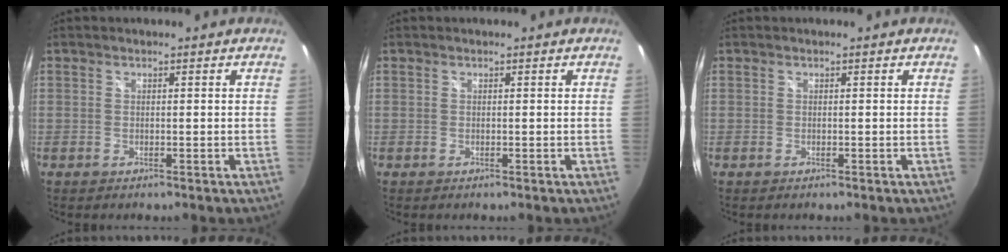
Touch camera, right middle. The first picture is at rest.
{"total": 0.0}
{"total": 0.0}